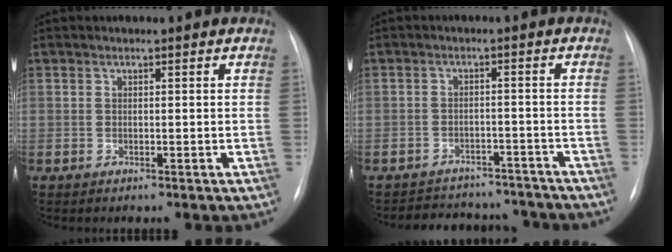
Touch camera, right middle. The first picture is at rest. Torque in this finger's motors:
{"motor_torque": [0.62, -0.91, 0.00, 0.00]}